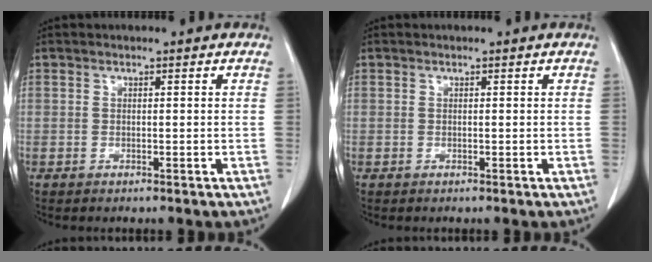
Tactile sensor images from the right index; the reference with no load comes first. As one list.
[{"total": 0.0}]